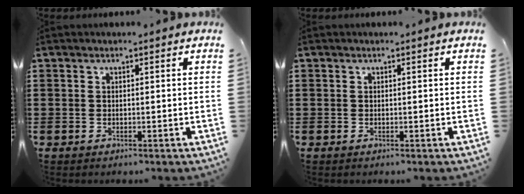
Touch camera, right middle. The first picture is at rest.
{"total": 0.0}